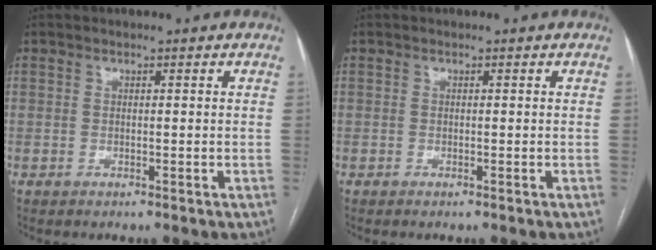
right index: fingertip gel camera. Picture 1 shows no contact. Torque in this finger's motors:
{"motor_torque": [-0.06, -0.03, -0.04, 0.00]}